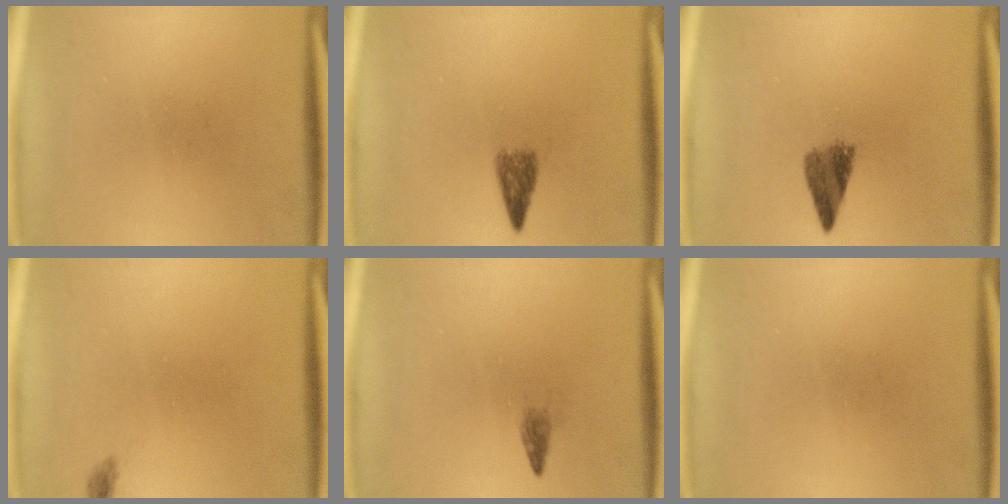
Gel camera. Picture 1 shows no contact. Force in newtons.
{"total": 2.5}
{"total": 3.9}
{"total": 0.7}
{"total": 1.0}
{"total": 0.0}